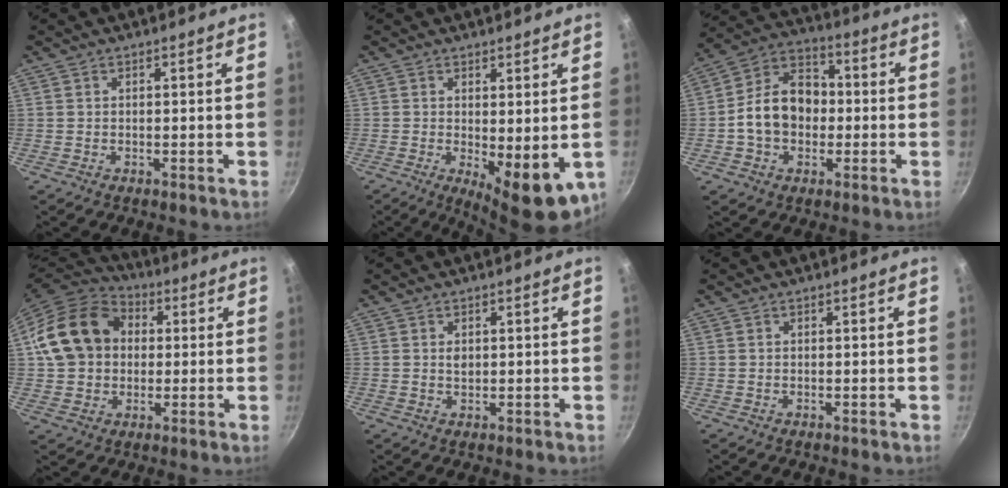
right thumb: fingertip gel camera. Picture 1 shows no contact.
{"total": 9.6, "force": [-1.3, 3.6, 8.8], "torque": [-0.104, -0.009, -0.004]}
{"total": 13.4, "force": [-1.1, 10.1, 8.7], "torque": [-0.112, 0.035, -0.035]}
{"total": 17.9, "force": [2.9, 14.4, 10.3], "torque": [-0.169, 0.034, 0.043]}
{"total": 1.5, "force": [0.3, 1.1, 1.0], "torque": [-0.013, 0.000, 0.005]}
{"total": 0.0}